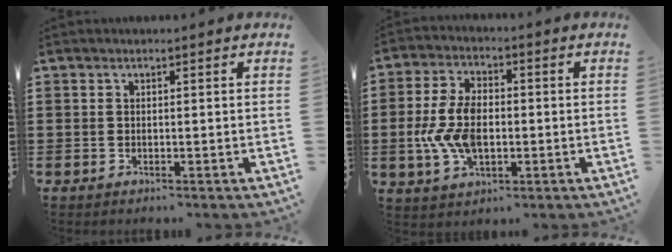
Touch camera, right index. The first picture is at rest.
{"total": 8.8, "force": [-1.1, 5.1, 7.1], "torque": [-0.168, 0.002, -0.026]}